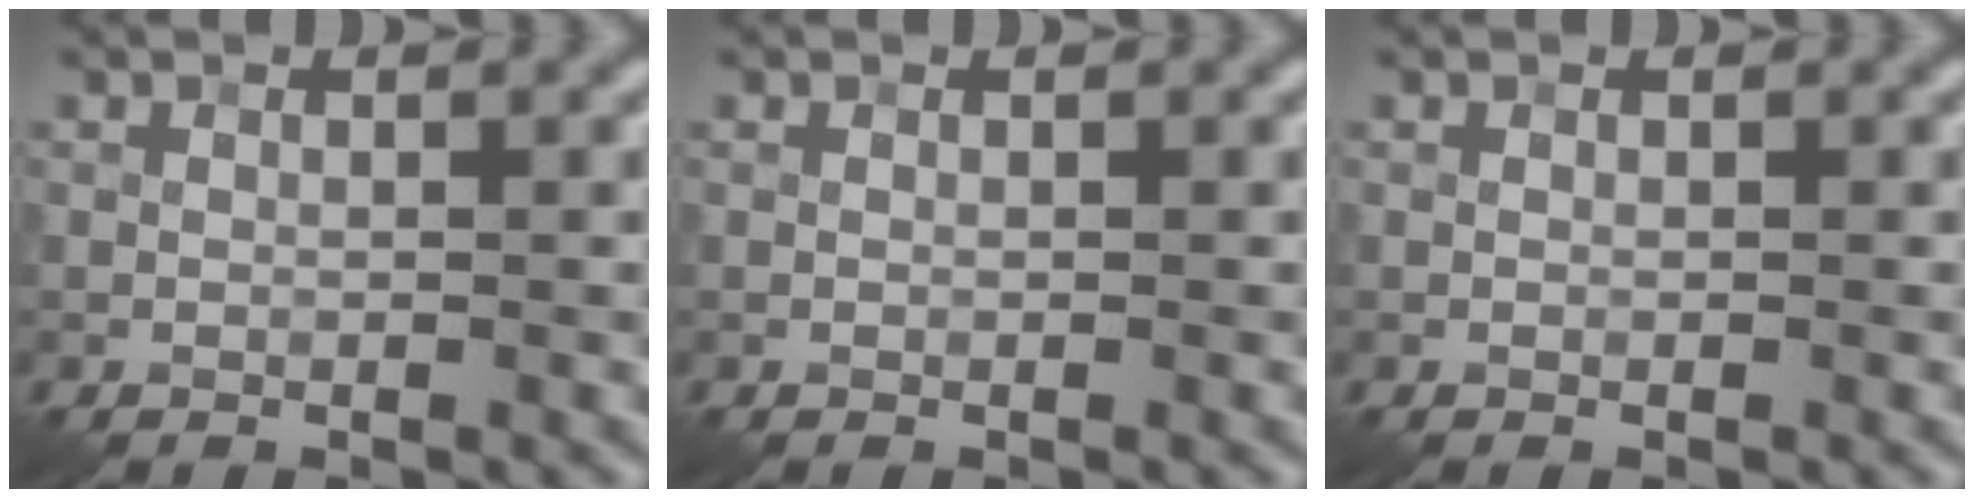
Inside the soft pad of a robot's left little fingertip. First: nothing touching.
{"total": 0.0}
{"total": 0.0}